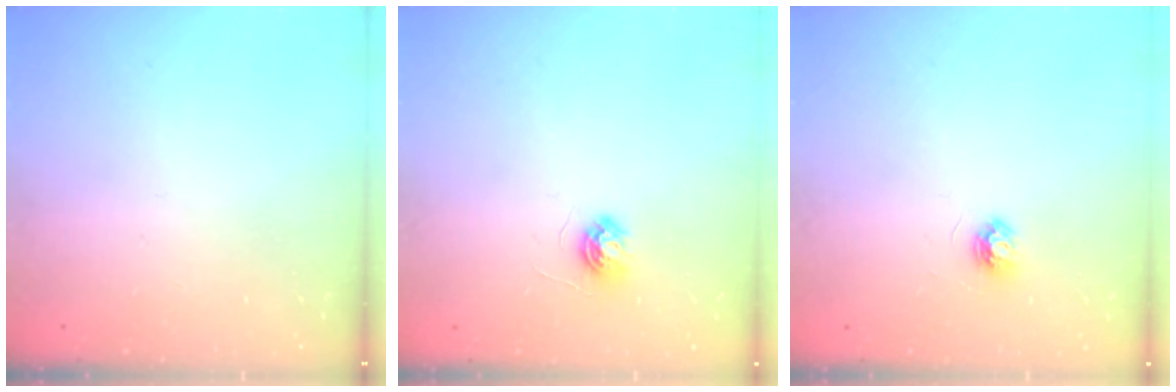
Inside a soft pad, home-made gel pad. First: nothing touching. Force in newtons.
{"total": 5.2, "press": 5.2, "slide": 0.5}
{"total": 3.7, "press": 3.7, "slide": 0.5}